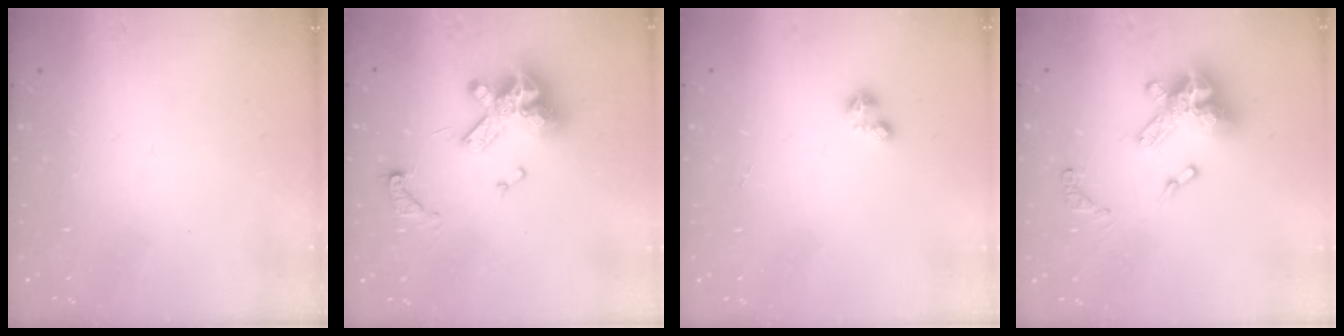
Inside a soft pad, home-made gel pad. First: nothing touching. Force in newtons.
{"total": 14.5, "press": 14.5, "slide": 0.9}
{"total": 0.9, "press": 0.9, "slide": 0.1}
{"total": 13.7, "press": 13.6, "slide": 1.5}